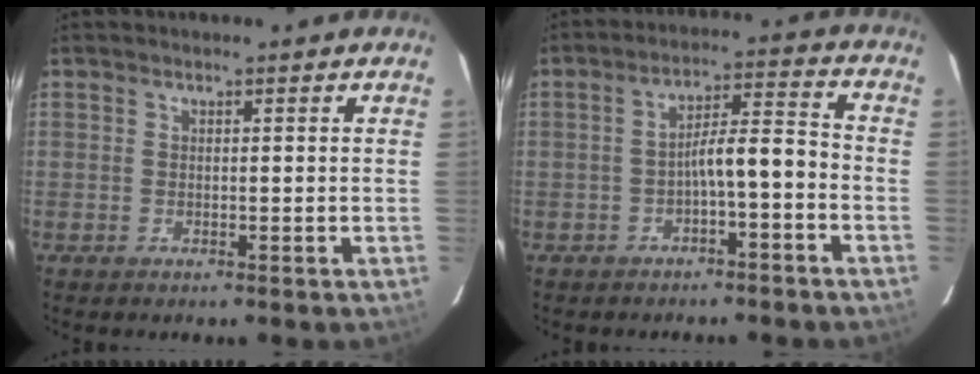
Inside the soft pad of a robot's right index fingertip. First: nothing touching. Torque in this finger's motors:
{"motor_torque": [0.80, -0.45, 0.49, 0.09]}